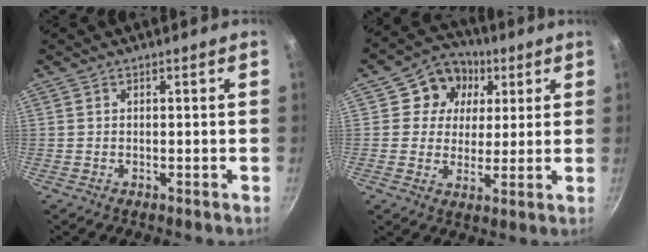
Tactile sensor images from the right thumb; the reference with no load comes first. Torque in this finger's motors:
{"motor_torque": [-0.69, 0.79, 0.37, -0.30, -0.02]}